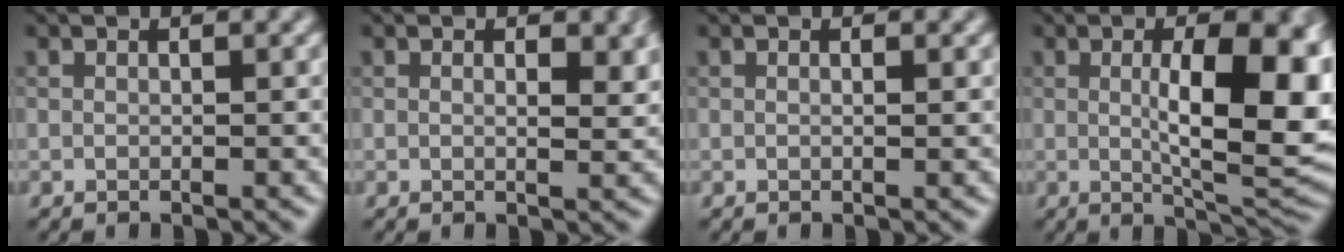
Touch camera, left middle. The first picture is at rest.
{"total": 2.1, "force": [0.7, 0.8, 1.9], "torque": [-0.023, -0.003, 0.011]}
{"total": 0.6, "force": [0.1, 0.1, 0.5], "torque": [-0.009, 0.000, -0.001]}
{"total": 11.0, "force": [0.7, 3.4, 10.4], "torque": [-0.145, -0.006, 0.017]}